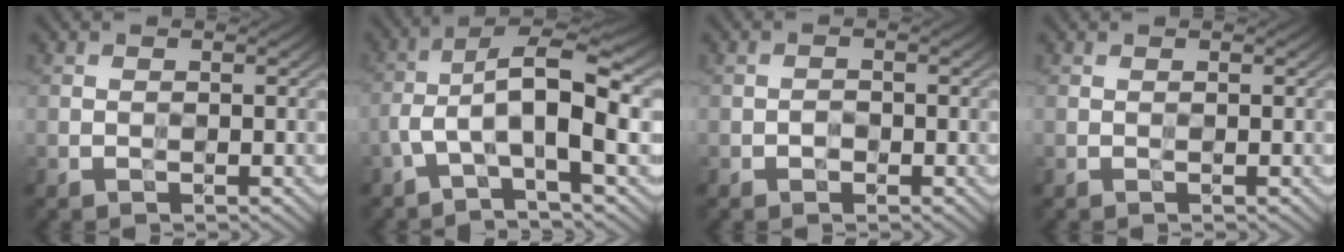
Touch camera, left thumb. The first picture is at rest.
{"total": 8.5, "force": [-2.0, 2.3, 7.9], "torque": [-0.154, 0.018, -0.050]}
{"total": 0.8, "force": [-0.4, 0.5, 0.5], "torque": [-0.008, 0.004, -0.008]}
{"total": 0.0}